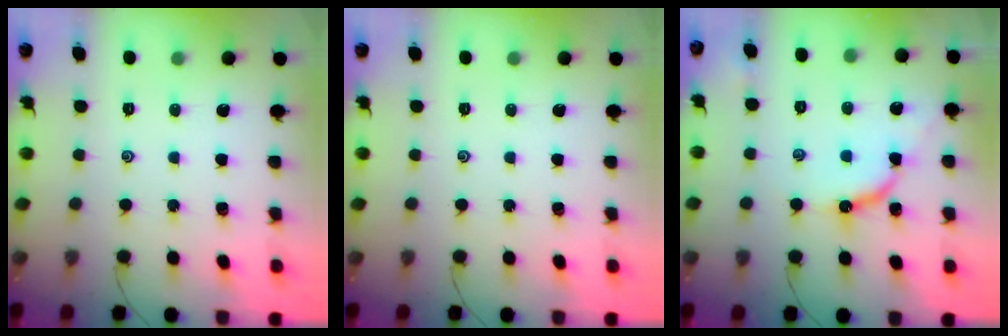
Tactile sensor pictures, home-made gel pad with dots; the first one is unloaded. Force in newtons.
{"total": 0.0}
{"total": 8.9, "press": 8.9, "slide": 0.3}